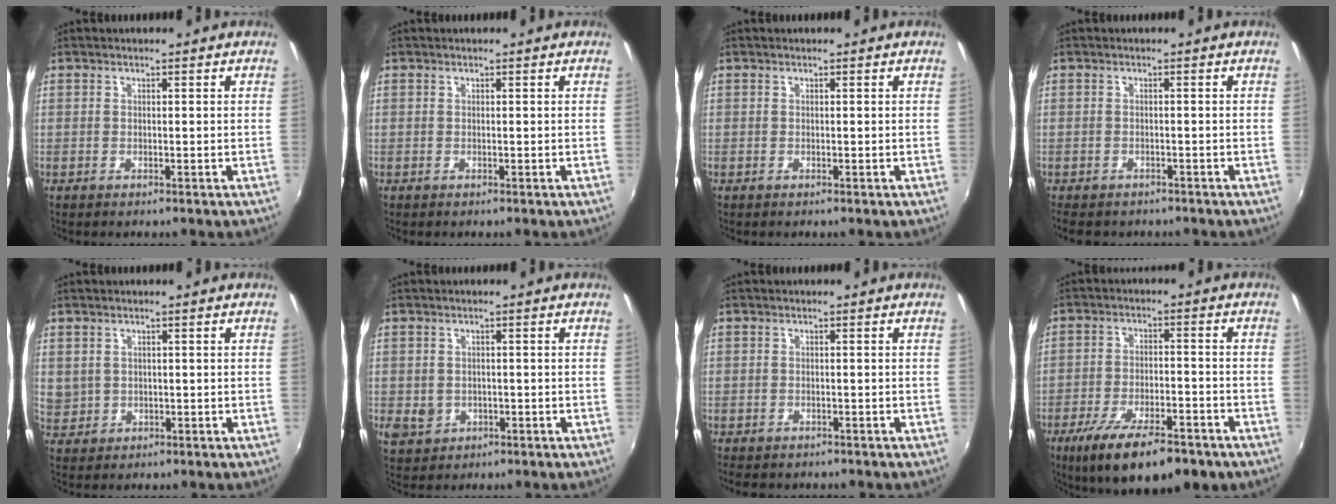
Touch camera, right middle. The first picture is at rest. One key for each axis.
{"total": 0.0}
{"total": 0.0}
{"total": 5.9, "fx": -4.8, "fy": 2.3, "fz": 2.4, "tx": -0.059, "ty": -0.029, "tz": -0.068}
{"total": 5.4, "fx": 0.8, "fy": 5.0, "fz": 1.7, "tx": -0.040, "ty": 0.005, "tz": 0.025}
{"total": 4.6, "fx": -1.0, "fy": 4.1, "fz": 1.9, "tx": -0.039, "ty": -0.005, "tz": -0.008}
{"total": 3.7, "fx": -3.0, "fy": 1.5, "fz": 1.4, "tx": -0.036, "ty": -0.022, "tz": -0.041}
{"total": 16.1, "fx": -10.9, "fy": 5.4, "fz": 10.6, "tx": -0.200, "ty": -0.042, "tz": -0.167}